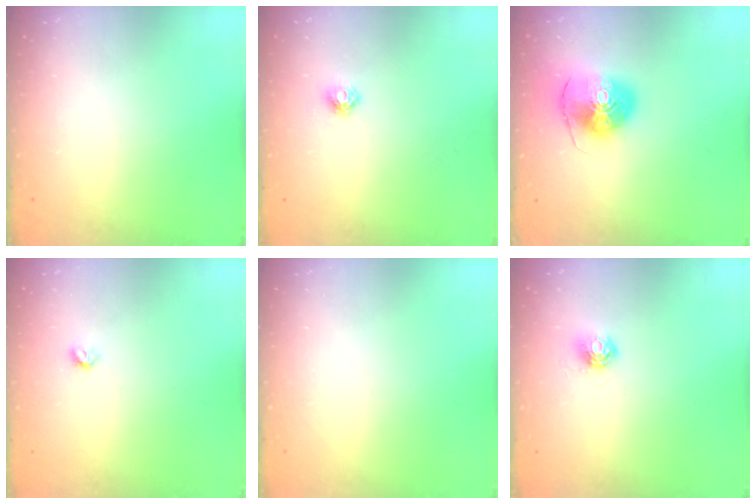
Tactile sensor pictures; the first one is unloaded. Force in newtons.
{"total": 4.0, "press": 4.0, "slide": 0.5}
{"total": 10.2, "press": 10.1, "slide": 1.5}
{"total": 3.7, "press": 3.6, "slide": 0.7}
{"total": 0.0}
{"total": 5.1, "press": 5.1, "slide": 0.5}